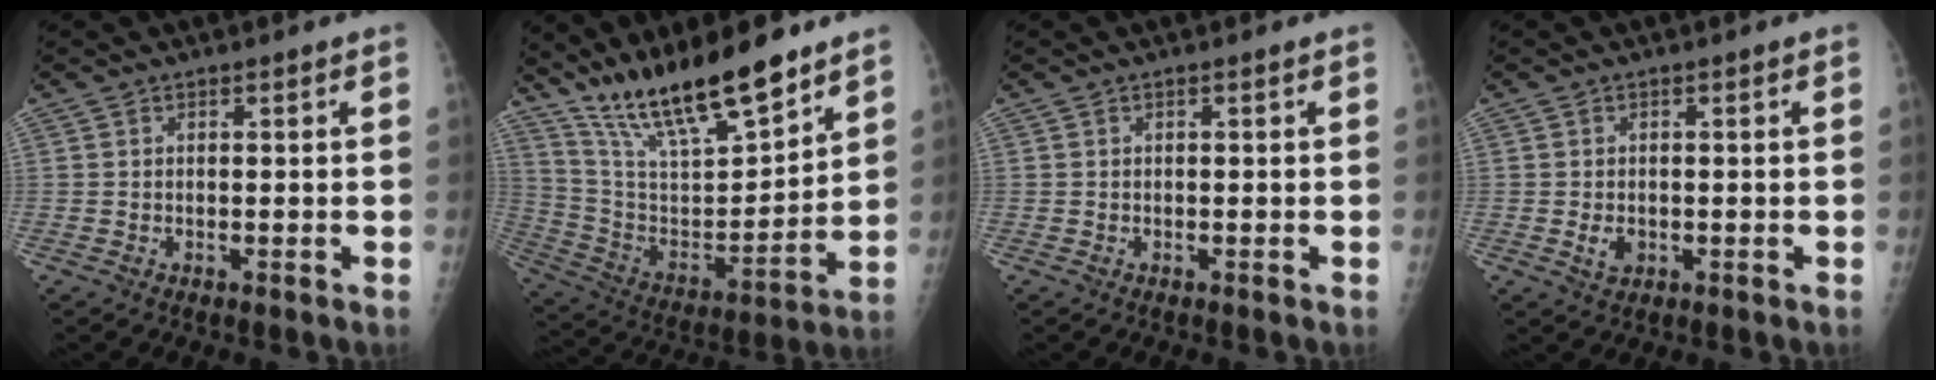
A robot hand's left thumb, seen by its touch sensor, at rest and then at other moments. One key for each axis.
{"total": 20.6, "fx": 15.9, "fy": 5.1, "fz": 12.1, "tx": -0.181, "ty": -0.082, "tz": 0.295}
{"total": 0.0}
{"total": 2.4, "fx": -0.3, "fy": 1.8, "fz": 1.5, "tx": -0.021, "ty": -0.002, "tz": -0.001}